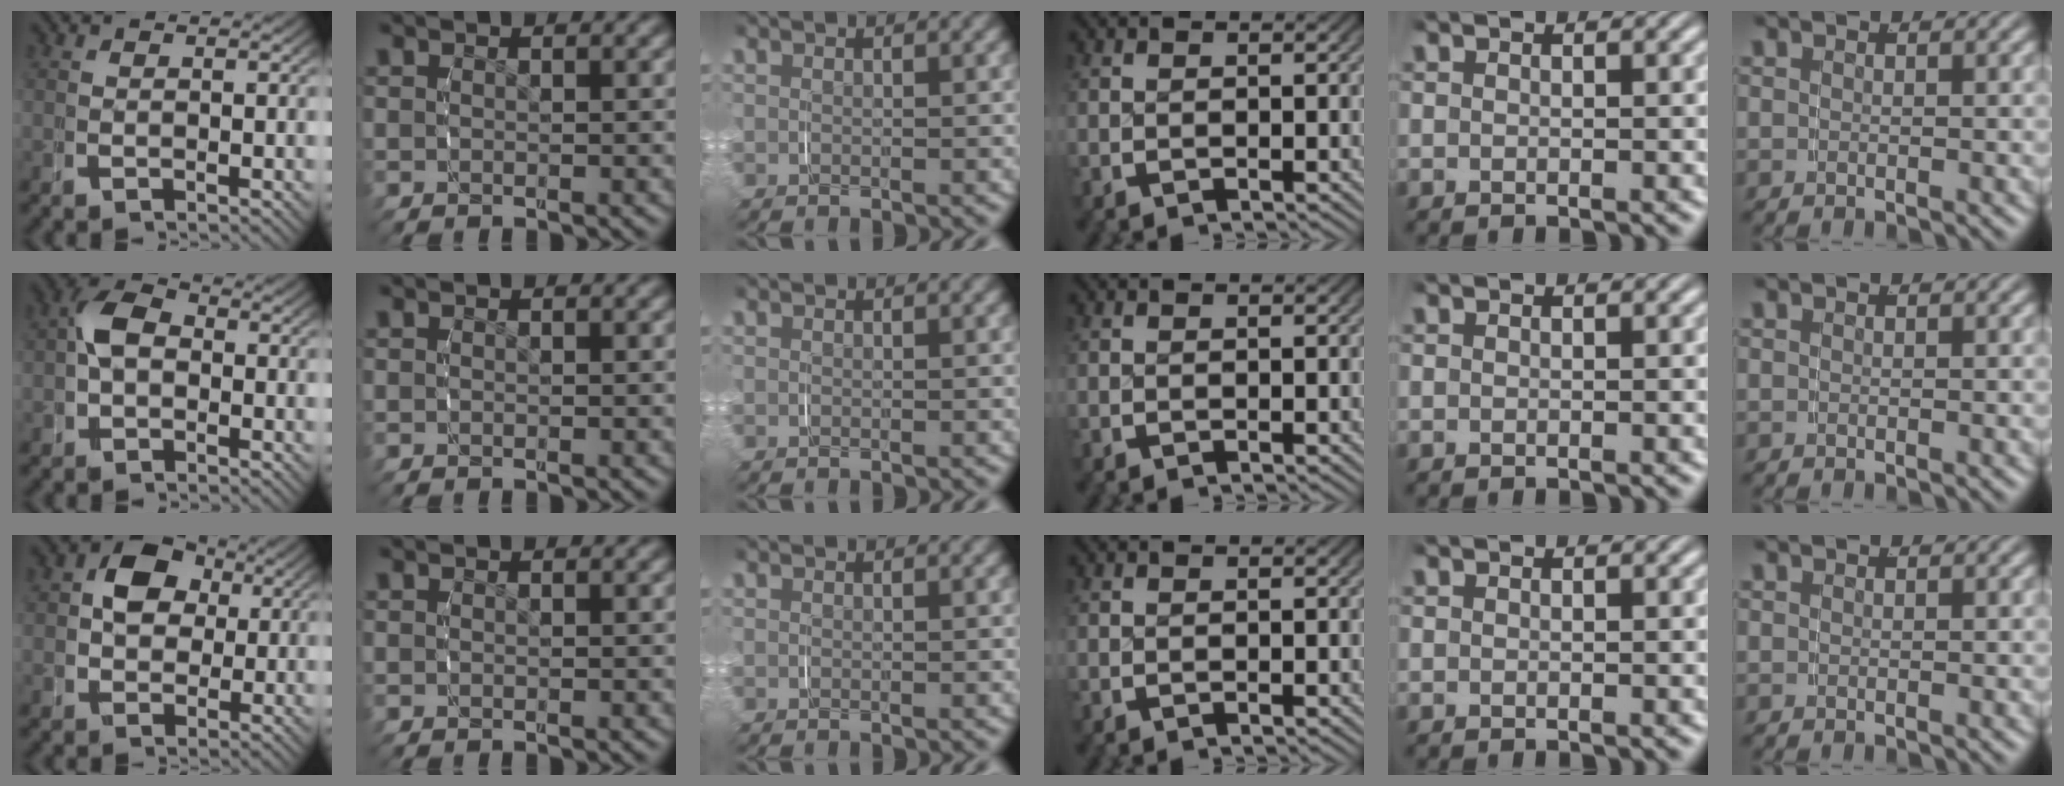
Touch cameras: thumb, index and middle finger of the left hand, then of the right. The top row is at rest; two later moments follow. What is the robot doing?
{"motion": "grasp_and_lifting", "object": "string"}